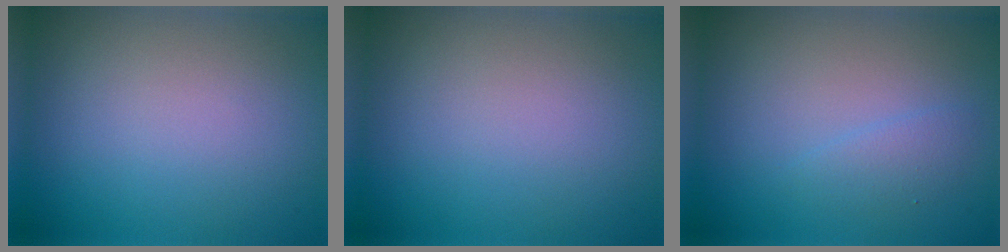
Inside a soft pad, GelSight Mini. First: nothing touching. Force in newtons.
{"total": 0.0}
{"total": 1.2, "press": 1.2, "slide": 0.1}